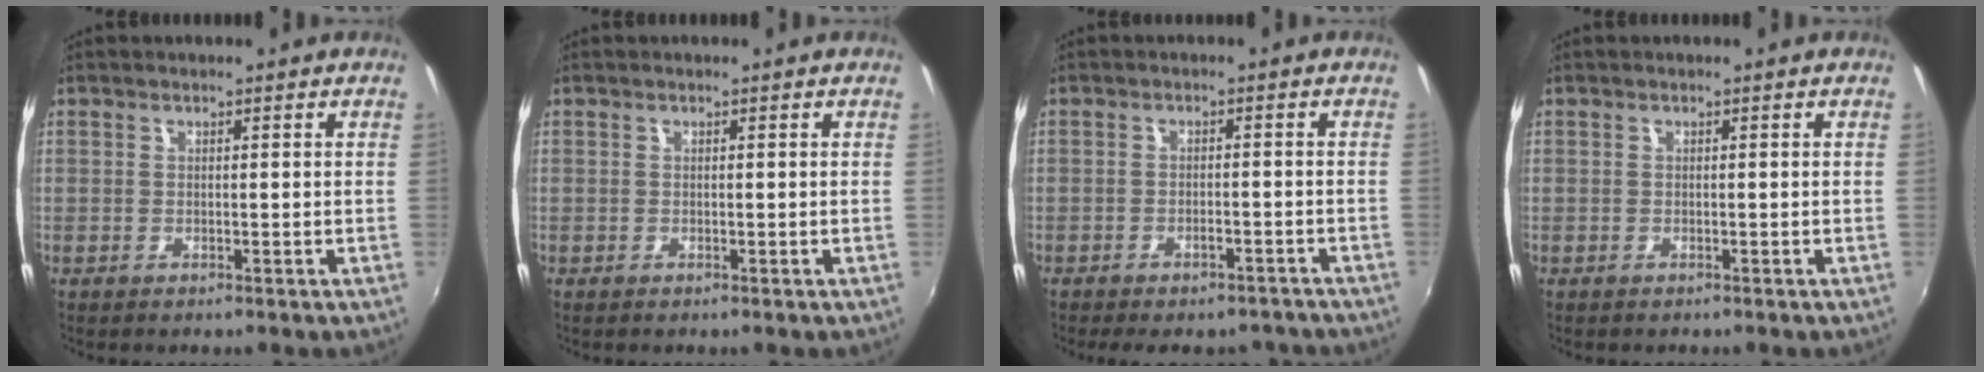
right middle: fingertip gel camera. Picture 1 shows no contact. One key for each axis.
{"total": 0.0}
{"total": 9.7, "fx": -8.2, "fy": 3.7, "fz": 3.6, "tx": -0.079, "ty": -0.004, "tz": -0.097}
{"total": 0.0}